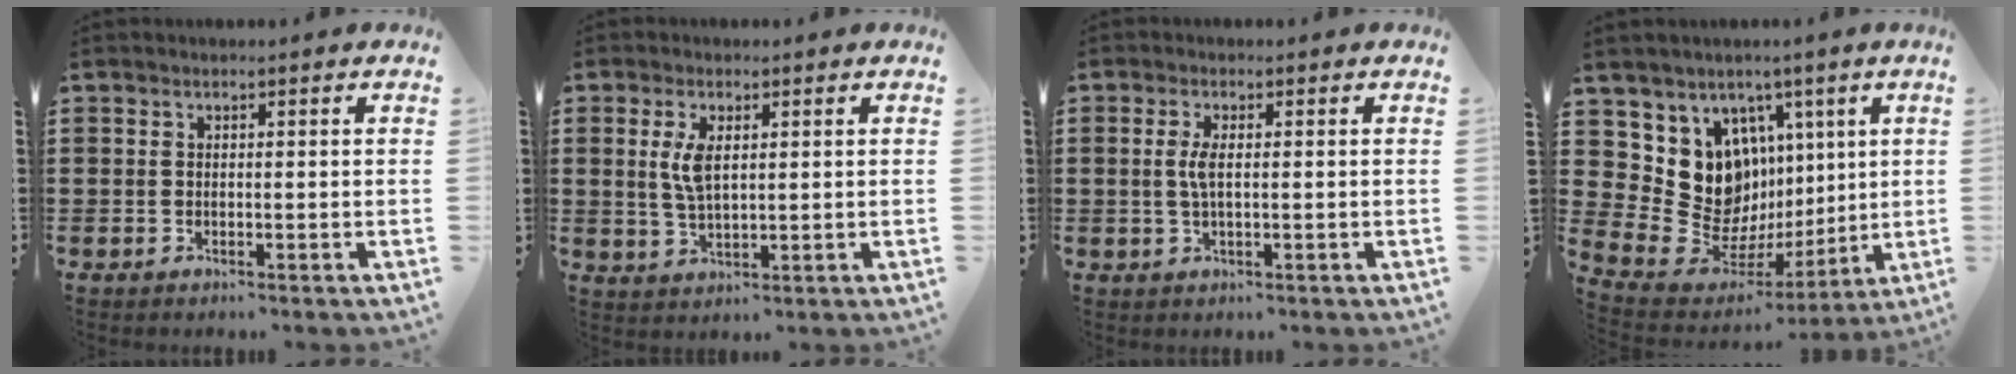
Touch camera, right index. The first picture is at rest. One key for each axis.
{"total": 4.6, "fx": 1.1, "fy": 1.9, "fz": 4.0, "tx": -0.093, "ty": 0.004, "tz": 0.015}
{"total": 3.0, "fx": 0.1, "fy": 0.8, "fz": 2.9, "tx": -0.070, "ty": -0.006, "tz": -0.004}
{"total": 12.5, "fx": 3.2, "fy": 11.4, "fz": 4.0, "tx": -0.106, "ty": -0.040, "tz": 0.074}